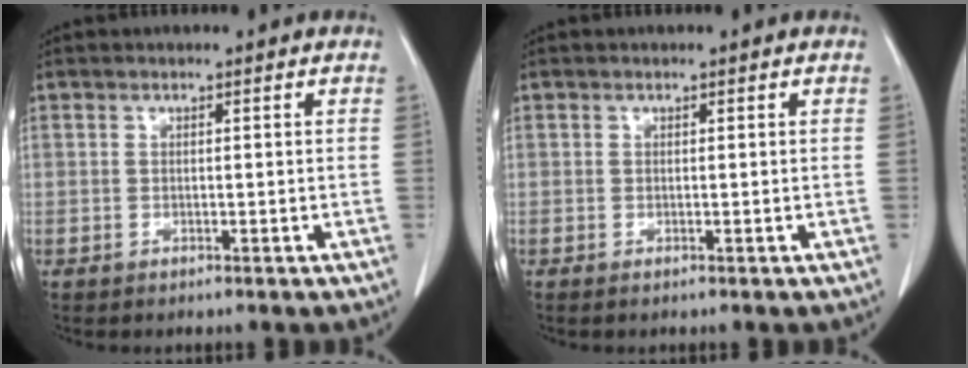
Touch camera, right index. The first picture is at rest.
{"total": 0.6, "force": [-0.2, 0.4, 0.5], "torque": [-0.018, -0.001, -0.001]}